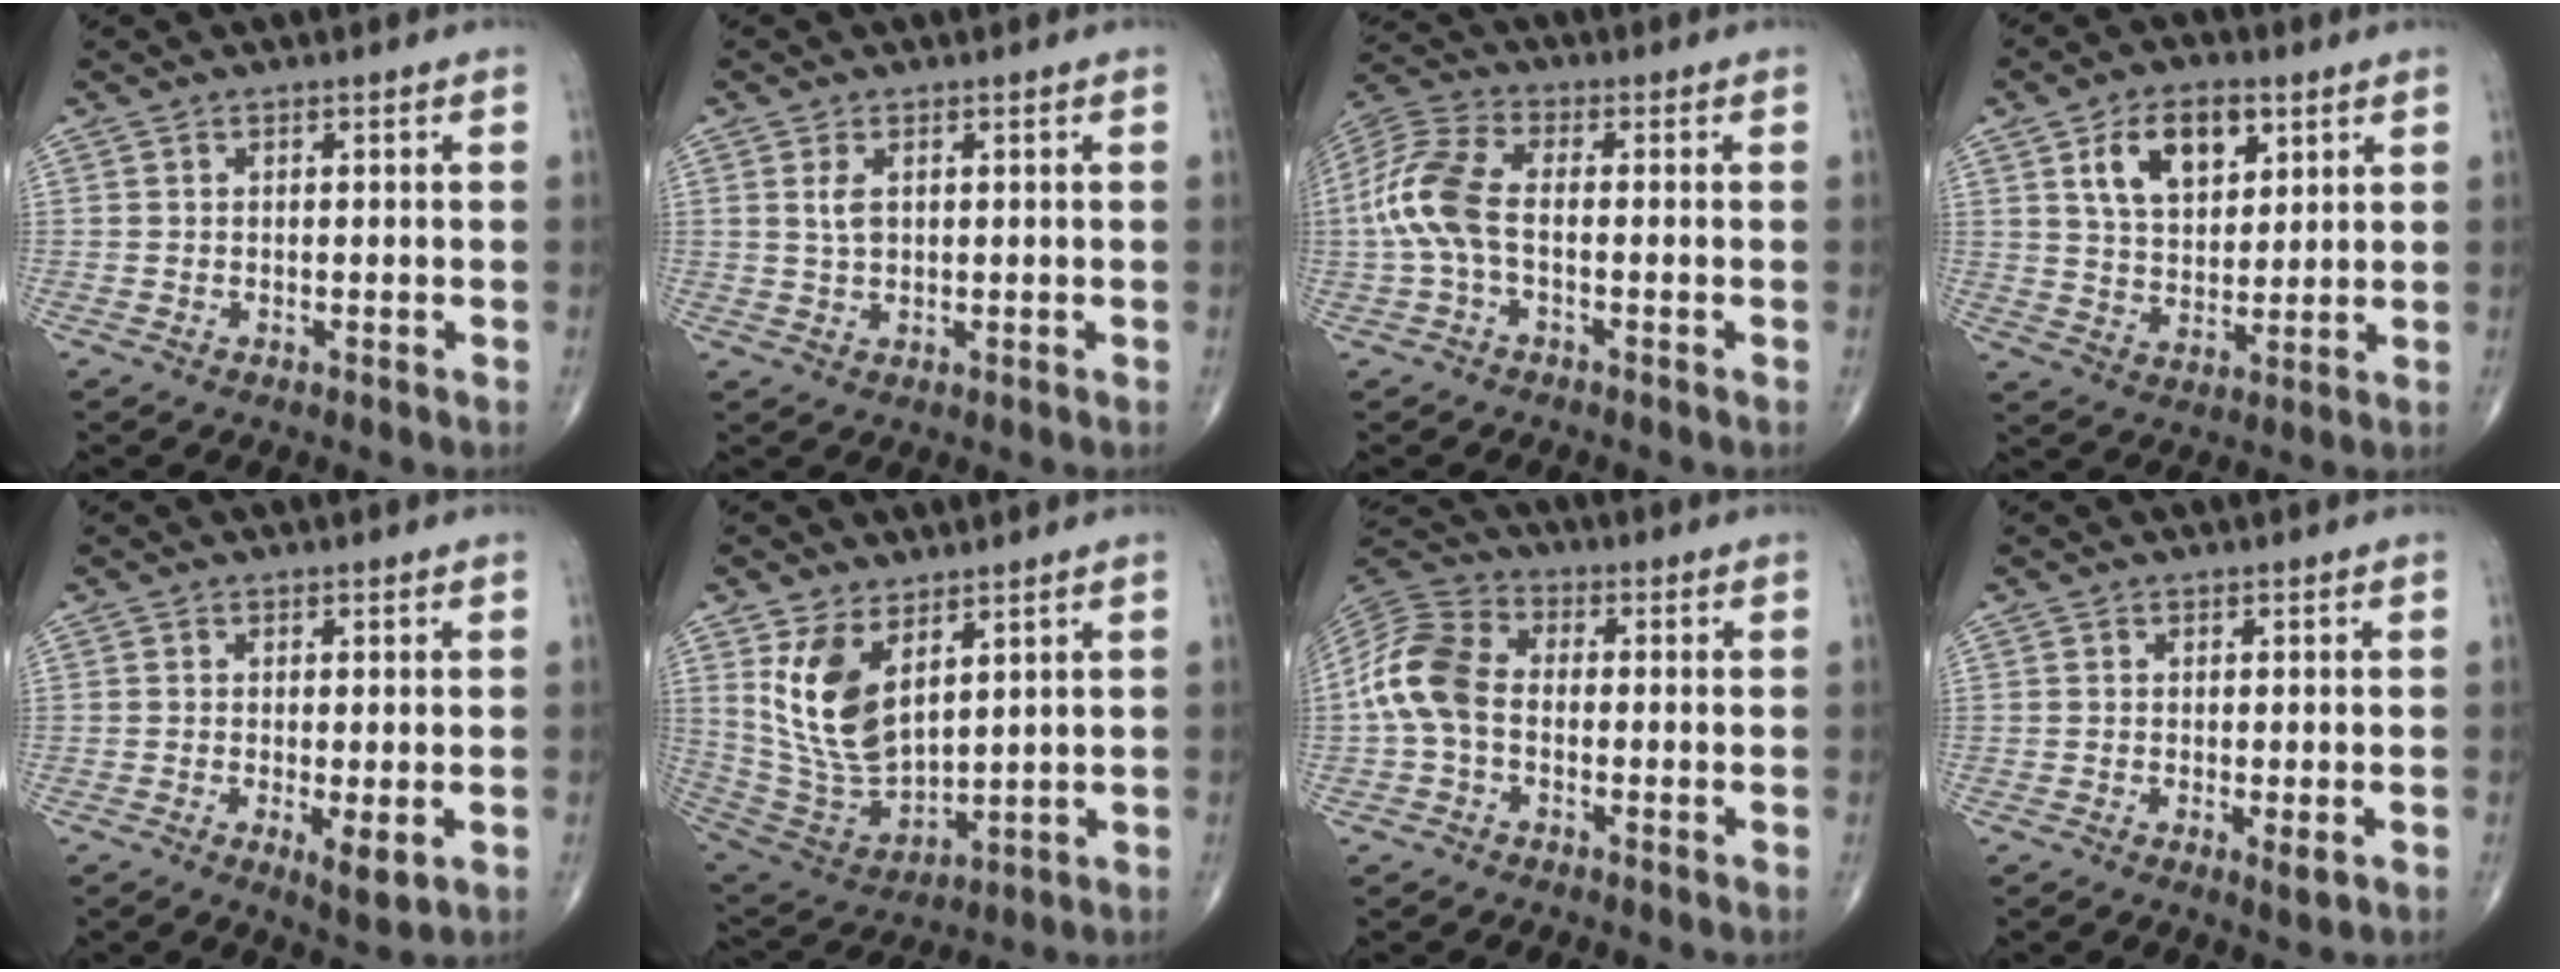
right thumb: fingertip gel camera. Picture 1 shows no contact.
{"total": 2.7, "force": [0.8, 1.6, 2.1], "torque": [-0.039, -0.001, 0.020]}
{"total": 10.0, "force": [-1.2, 5.0, 8.7], "torque": [-0.206, 0.027, -0.031]}
{"total": 11.8, "force": [5.1, 6.9, 8.0], "torque": [-0.108, -0.016, 0.093]}
{"total": 3.8, "force": [-0.7, 1.1, 3.6], "torque": [-0.061, -0.015, -0.012]}
{"total": 13.6, "force": [5.7, 7.2, 10.0], "torque": [-0.181, -0.033, 0.134]}
{"total": 10.5, "force": [-1.0, 7.1, 7.7], "torque": [-0.157, 0.029, -0.036]}
{"total": 2.0, "force": [-0.5, 0.4, 1.9], "torque": [-0.037, -0.009, -0.008]}